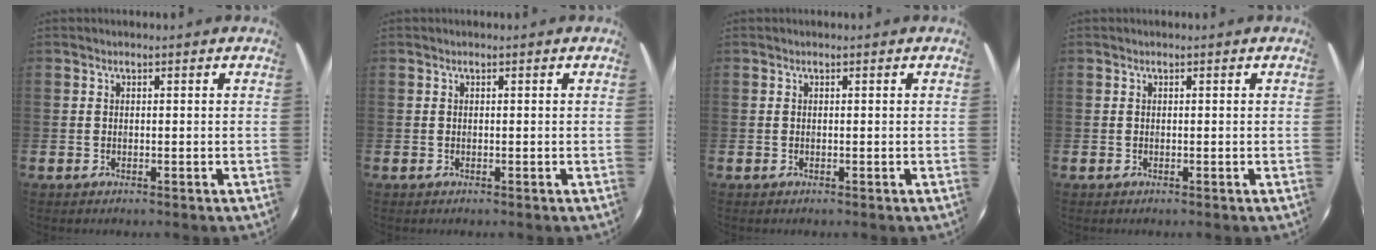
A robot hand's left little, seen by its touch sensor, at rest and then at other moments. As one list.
[{"total": 0.0}, {"total": 0.0}, {"total": 0.0}]